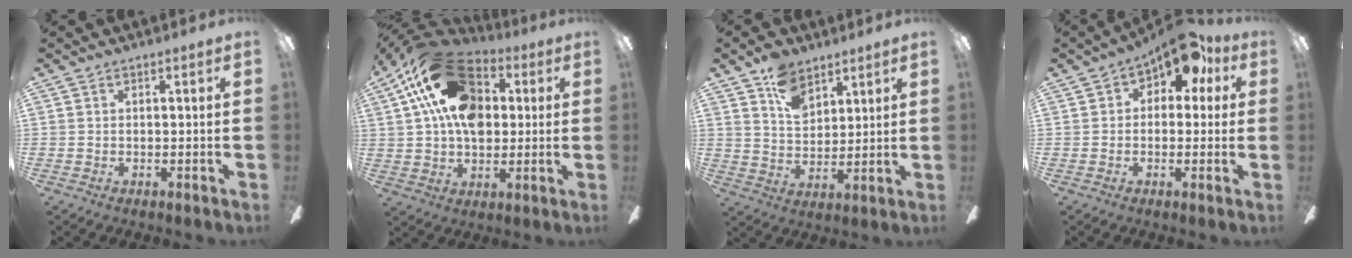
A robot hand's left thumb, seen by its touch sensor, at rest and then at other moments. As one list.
[{"total": 20.3, "force": [6.7, 13.2, 13.8], "torque": [-0.249, -0.008, 0.121]}, {"total": 9.7, "force": [6.4, 6.0, 4.1], "torque": [-0.070, -0.023, 0.121]}, {"total": 10.1, "force": [6.0, 5.6, 6.0], "torque": [-0.081, -0.027, 0.105]}]